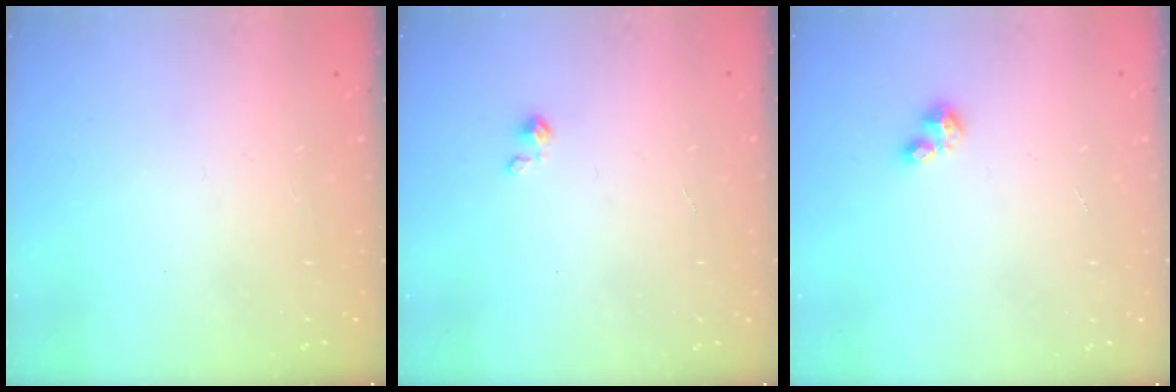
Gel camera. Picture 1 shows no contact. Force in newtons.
{"total": 1.6, "press": 1.6, "slide": 0.2}
{"total": 2.3, "press": 2.3, "slide": 0.2}